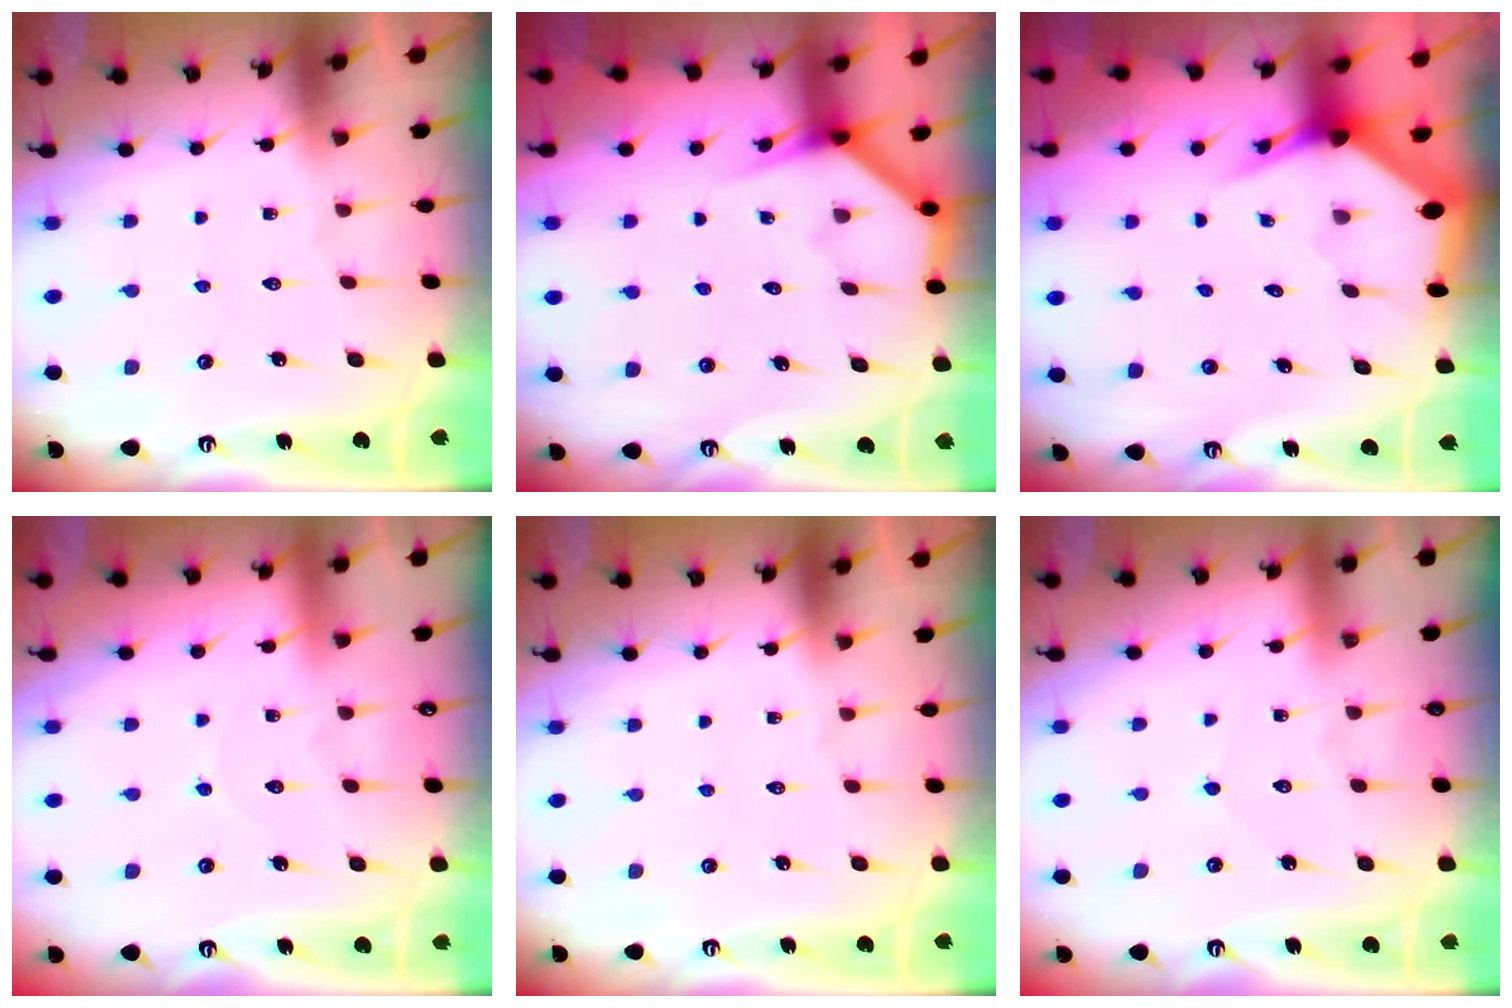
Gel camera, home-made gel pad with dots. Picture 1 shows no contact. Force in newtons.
{"total": 3.9, "press": 3.9, "slide": 0.3}
{"total": 3.7, "press": 3.6, "slide": 0.3}
{"total": 4.4, "press": 4.4, "slide": 0.4}
{"total": 0.0}
{"total": 2.9, "press": 2.9, "slide": 0.3}